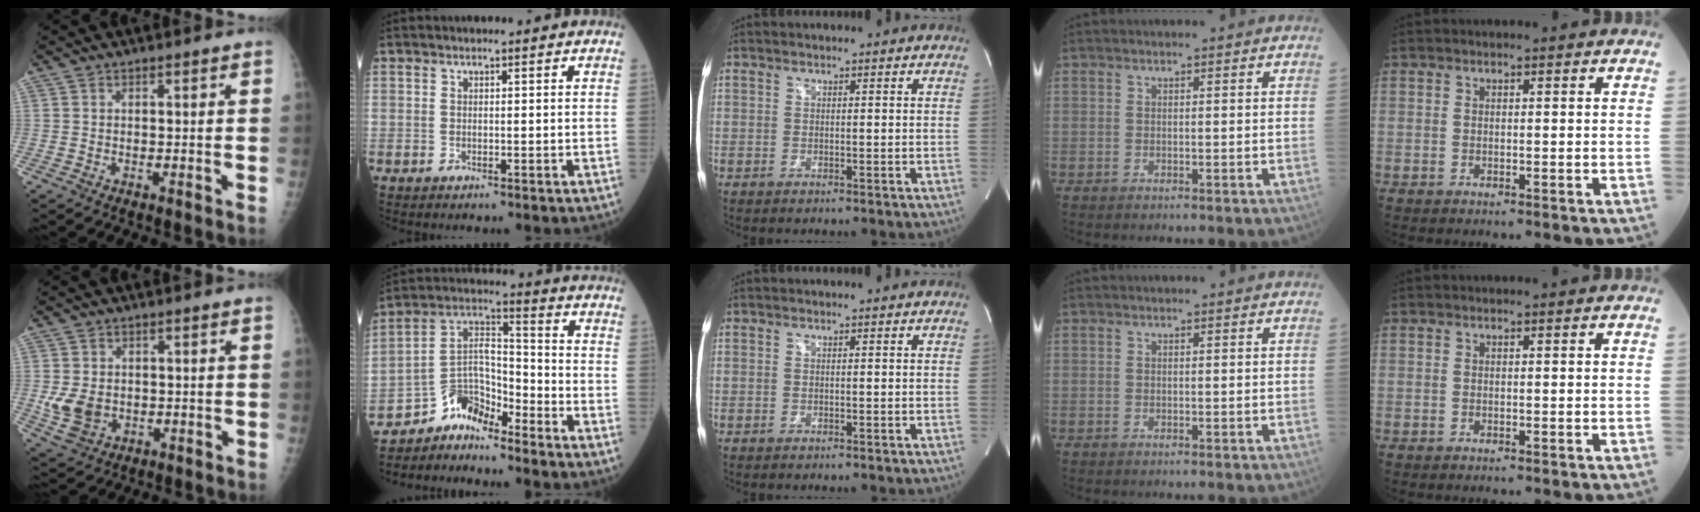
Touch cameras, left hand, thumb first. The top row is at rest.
{"thumb": {"total": 6.2, "force": [-0.7, 4.9, 3.7], "torque": [-0.059, -0.004, 0.000]}, "index": {"total": 6.5, "force": [-6.1, 1.8, 1.1], "torque": [-0.018, 0.036, -0.119]}}